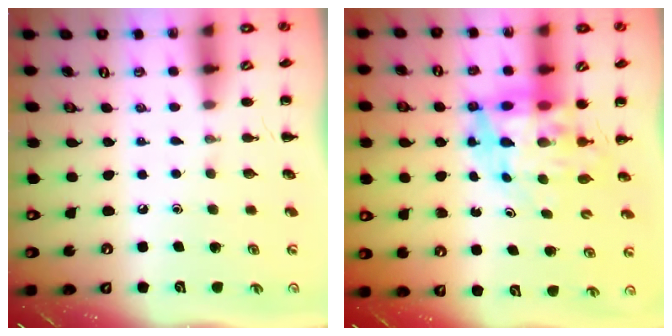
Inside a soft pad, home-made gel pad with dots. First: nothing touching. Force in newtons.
{"total": 7.9, "press": 7.8, "slide": 1.7}